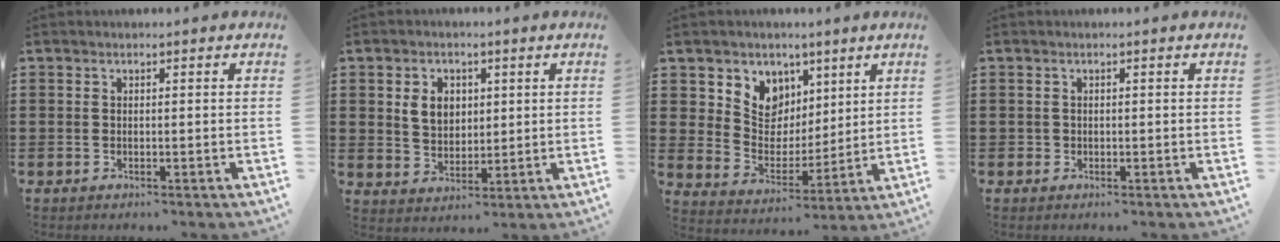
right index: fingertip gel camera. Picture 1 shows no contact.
{"total": 5.0, "force": [1.3, 3.9, 2.7], "torque": [-0.059, 0.009, 0.020]}
{"total": 7.1, "force": [3.8, 5.9, 0.4], "torque": [-0.049, -0.032, 0.071]}
{"total": 0.6, "force": [-0.1, 0.6, 0.1], "torque": [-0.002, 0.005, -0.003]}